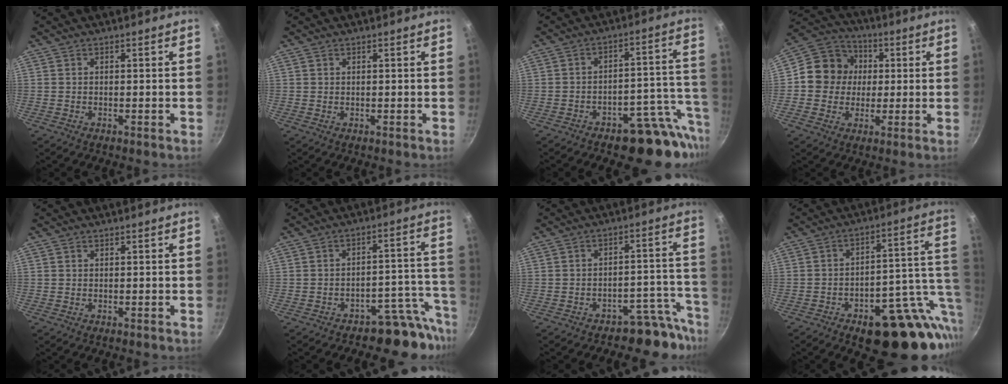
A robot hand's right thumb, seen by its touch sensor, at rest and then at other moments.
{"total": 0.0}
{"total": 12.9, "force": [-8.3, 6.4, 7.5], "torque": [-0.023, 0.076, -0.108]}
{"total": 11.3, "force": [1.0, 10.5, 4.2], "torque": [-0.033, 0.019, -0.003]}
{"total": 0.0}
{"total": 9.7, "force": [-8.1, 4.3, 3.1], "torque": [0.032, 0.093, -0.118]}
{"total": 8.5, "force": [-7.5, 3.8, 1.5], "torque": [0.055, 0.094, -0.106]}
{"total": 22.1, "force": [-6.4, 10.8, 18.2], "torque": [-0.189, 0.028, -0.078]}